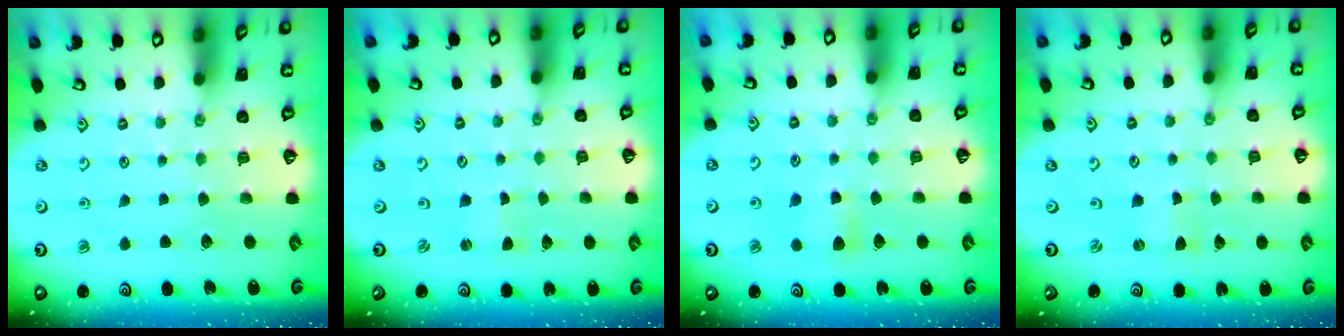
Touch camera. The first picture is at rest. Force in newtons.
{"total": 0.0}
{"total": 5.7, "press": 5.7, "slide": 0.6}
{"total": 0.0}